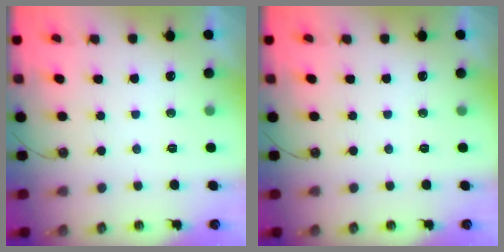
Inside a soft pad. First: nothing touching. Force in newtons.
{"total": 0.0}